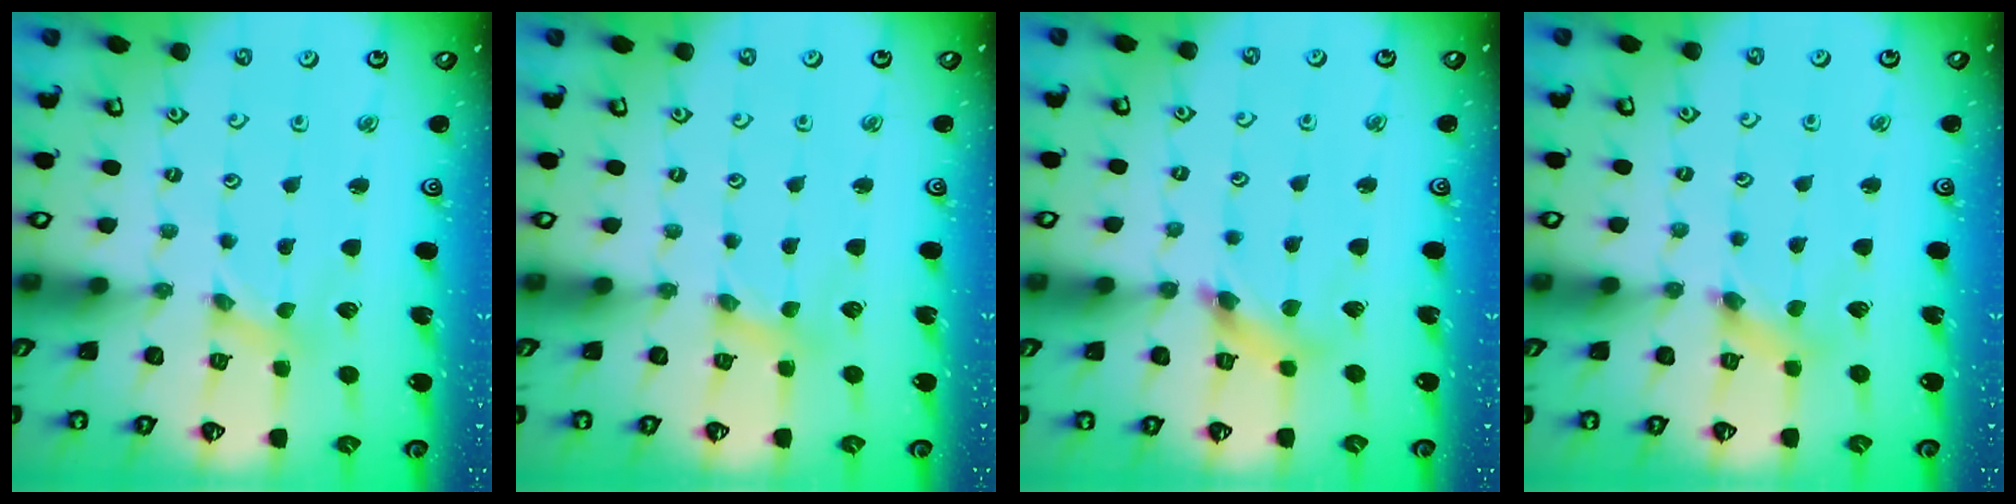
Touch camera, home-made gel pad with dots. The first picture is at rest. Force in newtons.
{"total": 1.4, "press": 1.4, "slide": 0.3}
{"total": 5.9, "press": 5.9, "slide": 0.5}
{"total": 2.1, "press": 2.1, "slide": 0.2}